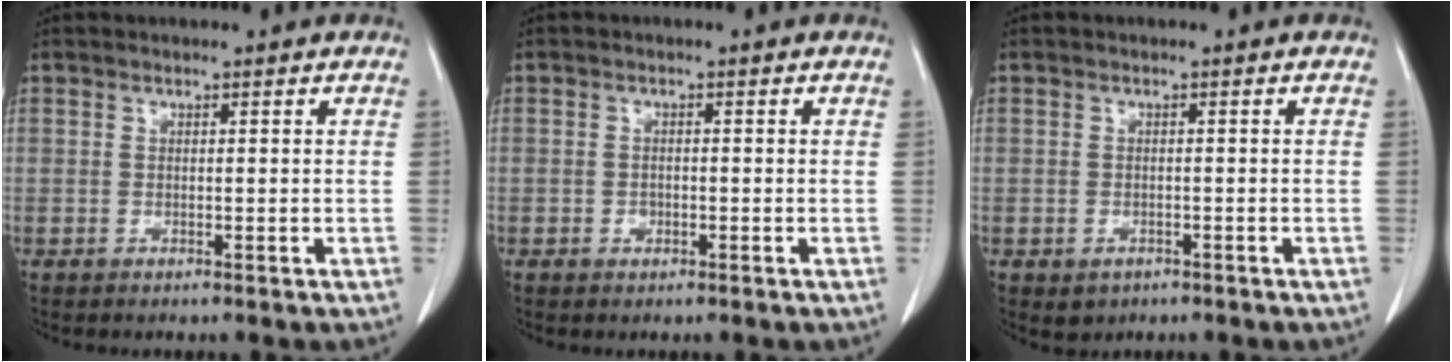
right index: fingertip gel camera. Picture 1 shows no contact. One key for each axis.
{"total": 1.2, "fx": -0.4, "fy": 0.9, "fz": 0.6, "tx": -0.009, "ty": 0.003, "tz": -0.003}
{"total": 1.8, "fx": -0.8, "fy": 1.5, "fz": 0.7, "tx": -0.010, "ty": 0.002, "tz": 0.003}